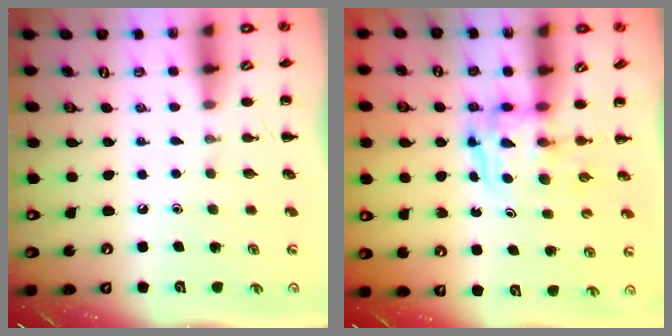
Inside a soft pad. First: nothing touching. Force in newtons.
{"total": 3.6, "press": 3.5, "slide": 0.3}